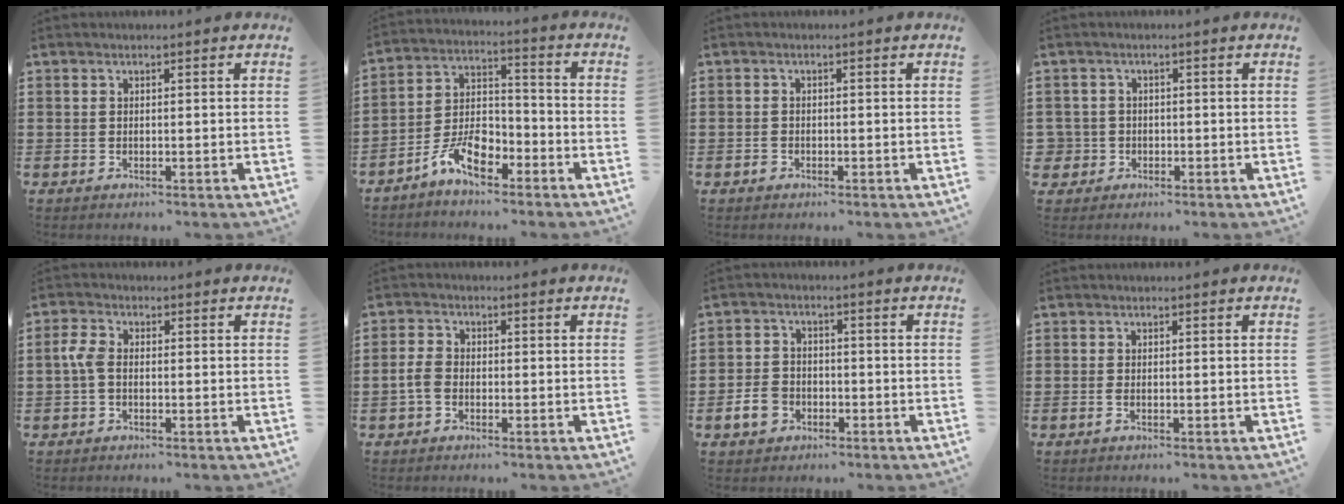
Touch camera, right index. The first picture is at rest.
{"total": 8.0, "force": [-5.3, 3.9, 4.6], "torque": [-0.107, 0.011, -0.103]}
{"total": 1.0, "force": [-0.6, 0.6, 0.3], "torque": [-0.008, 0.000, -0.013]}
{"total": 2.0, "force": [-0.7, 1.9, 0.2], "torque": [-0.022, -0.001, -0.019]}
{"total": 3.2, "force": [-0.5, 1.8, 2.6], "torque": [-0.073, -0.004, -0.014]}
{"total": 3.2, "force": [-0.9, 2.2, 2.2], "torque": [-0.064, -0.007, -0.022]}
{"total": 5.0, "force": [-2.2, 3.7, 2.6], "torque": [-0.080, -0.004, -0.048]}
{"total": 0.8, "force": [-0.4, 0.1, 0.7], "torque": [-0.020, -0.007, -0.008]}